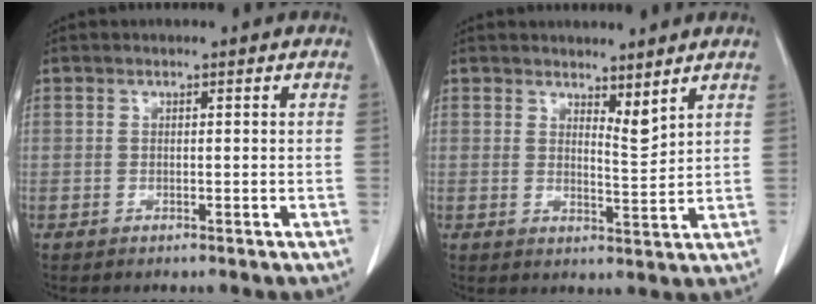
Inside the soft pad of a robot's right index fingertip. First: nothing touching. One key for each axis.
{"total": 3.2, "fx": 2.7, "fy": 0.5, "fz": 1.7, "tx": -0.029, "ty": -0.018, "tz": 0.049}